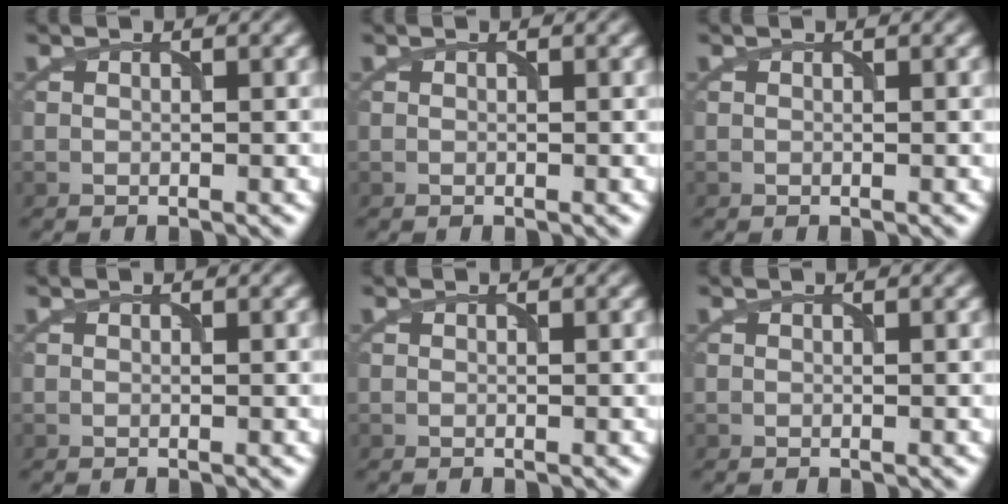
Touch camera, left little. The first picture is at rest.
{"total": 0.0}
{"total": 0.0}
{"total": 0.0}
{"total": 0.0}
{"total": 0.0}